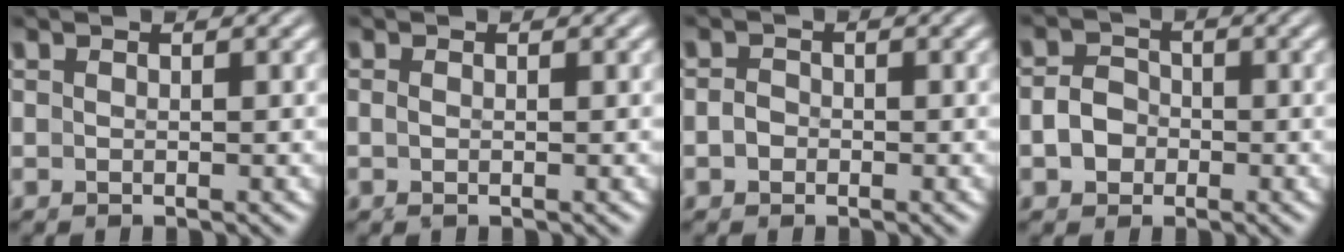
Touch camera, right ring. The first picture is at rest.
{"total": 0.6, "force": [-0.1, -0.5, 0.2], "torque": [-0.006, -0.005, 0.003]}
{"total": 1.0, "force": [-0.5, 0.9, 0.2], "torque": [-0.009, -0.006, -0.007]}
{"total": 3.5, "force": [-0.9, 3.2, 1.2], "torque": [-0.024, -0.005, -0.015]}